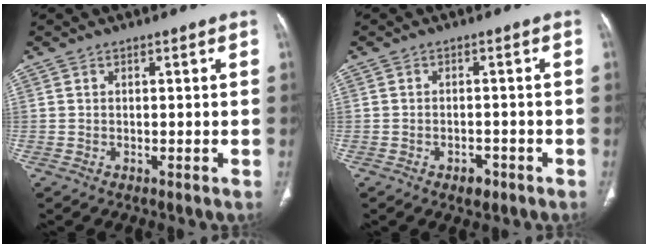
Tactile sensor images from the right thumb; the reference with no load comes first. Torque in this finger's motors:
{"motor_torque": [-0.23, 0.04, -0.15, 0.01, 0.06]}